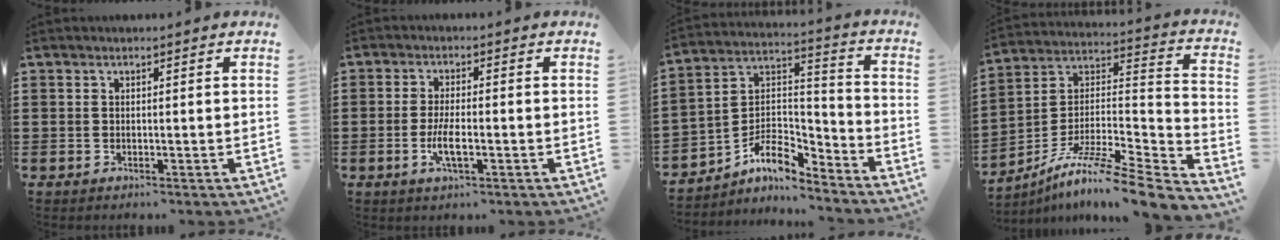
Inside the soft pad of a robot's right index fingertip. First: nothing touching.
{"total": 4.1, "force": [-1.3, 1.0, 3.7], "torque": [-0.075, -0.005, -0.028]}
{"total": 7.6, "force": [-5.7, 3.5, 3.6], "torque": [-0.082, -0.004, -0.111]}
{"total": 9.0, "force": [-7.3, 0.8, 5.2], "torque": [-0.089, -0.003, -0.143]}